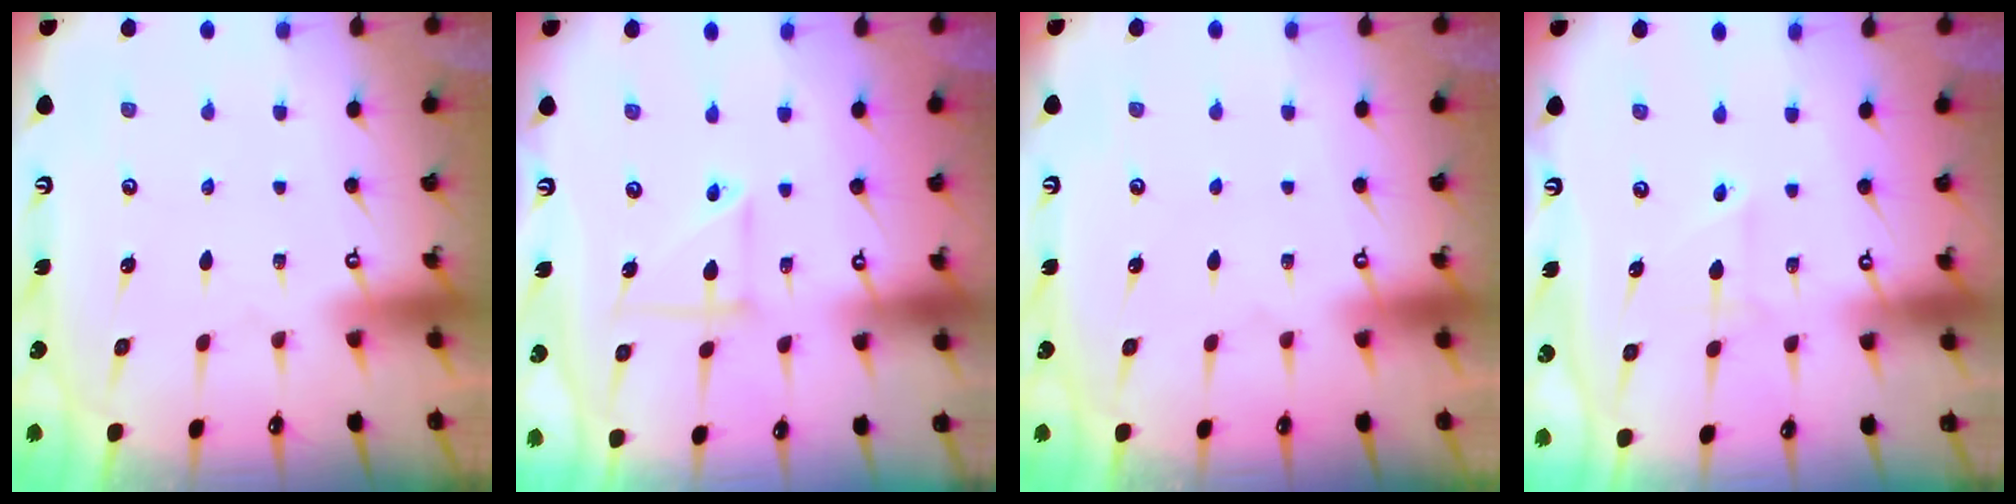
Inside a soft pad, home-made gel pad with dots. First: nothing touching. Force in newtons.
{"total": 6.1, "press": 6.1, "slide": 0.4}
{"total": 0.0}
{"total": 2.6, "press": 2.5, "slide": 0.9}